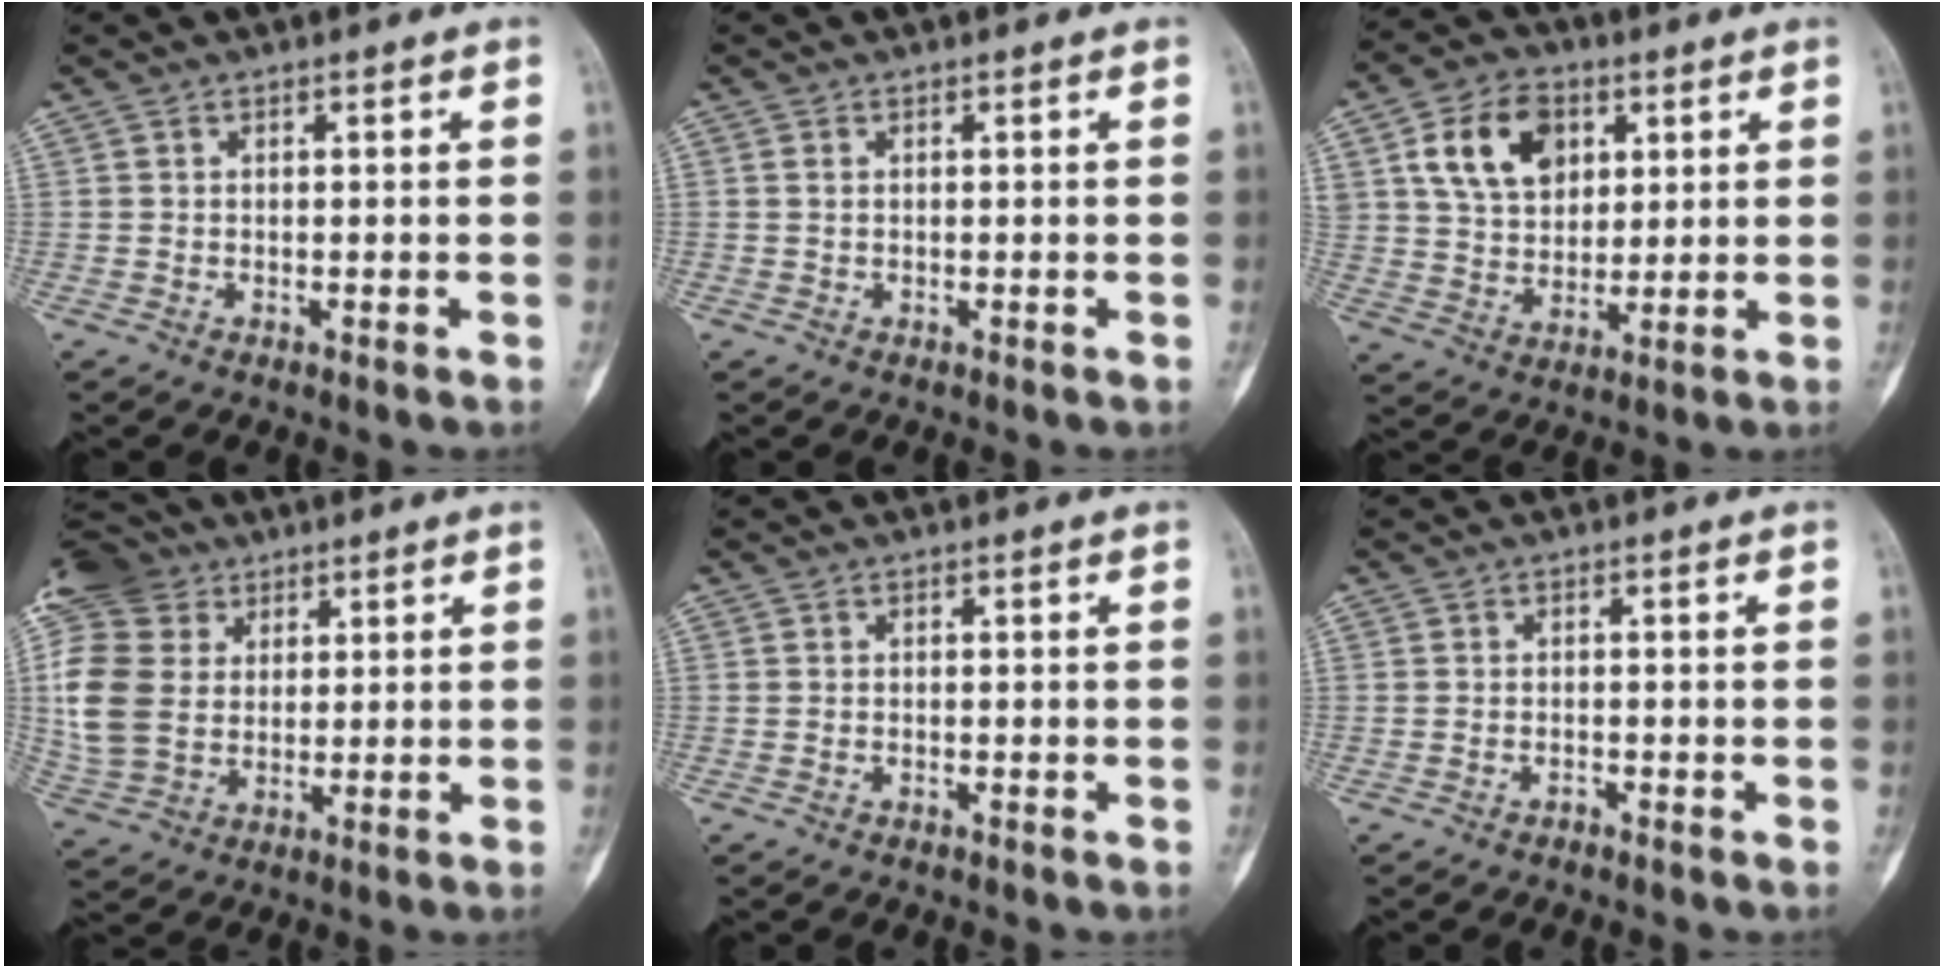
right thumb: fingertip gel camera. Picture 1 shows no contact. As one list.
[{"total": 0.7, "force": [0.2, 0.5, 0.5], "torque": [-0.015, 0.003, 0.007]}, {"total": 13.3, "force": [5.0, 9.5, 7.8], "torque": [-0.105, -0.009, 0.090]}, {"total": 16.8, "force": [5.0, 13.2, 9.1], "torque": [-0.194, 0.002, 0.096]}, {"total": 0.0}, {"total": 0.7, "force": [-0.7, 0.3, 0.1], "torque": [-0.002, 0.004, -0.013]}]